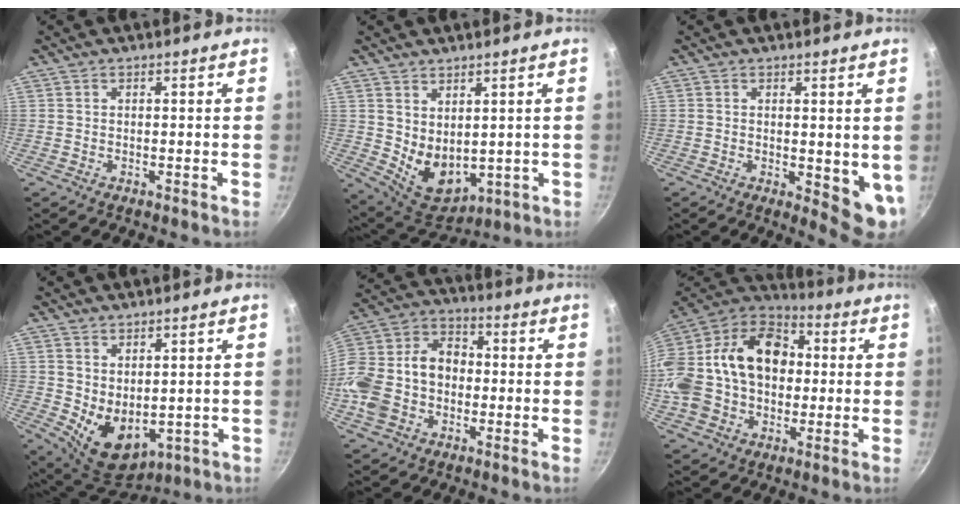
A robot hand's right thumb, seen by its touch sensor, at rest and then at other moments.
{"total": 9.1, "force": [2.2, 6.1, 6.5], "torque": [-0.083, -0.035, 0.065]}
{"total": 6.8, "force": [0.2, 2.8, 6.2], "torque": [-0.075, -0.021, 0.006]}
{"total": 9.4, "force": [0.7, 6.4, 6.9], "torque": [-0.088, -0.026, 0.039]}
{"total": 17.2, "force": [-2.7, 13.0, 11.0], "torque": [-0.203, 0.054, -0.055]}
{"total": 27.0, "force": [0.8, 20.0, 18.1], "torque": [-0.338, 0.062, 0.006]}